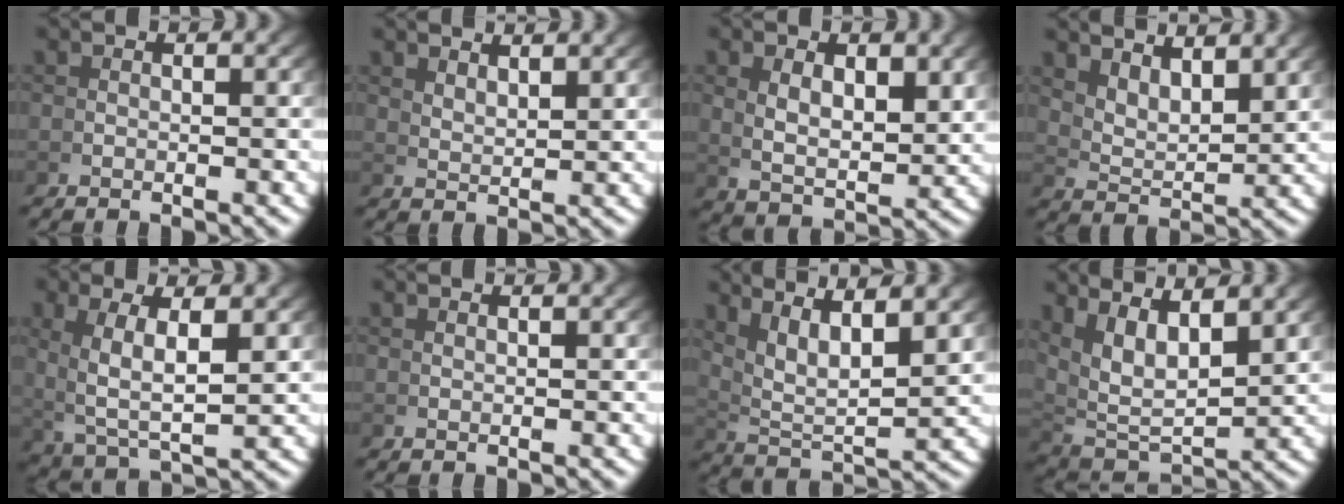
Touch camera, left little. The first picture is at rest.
{"total": 2.9, "force": [2.7, -0.8, 0.6], "torque": [-0.004, -0.002, 0.056]}
{"total": 4.0, "force": [1.5, 1.8, 3.2], "torque": [-0.058, -0.012, 0.036]}
{"total": 4.9, "force": [3.8, 1.6, 2.7], "torque": [-0.043, -0.004, 0.065]}
{"total": 5.6, "force": [1.0, 2.6, 4.8], "torque": [-0.095, -0.012, 0.036]}
{"total": 1.1, "force": [0.7, -0.8, -0.1], "torque": [0.008, 0.003, 0.016]}
{"total": 7.3, "force": [3.4, 3.2, 5.6], "torque": [-0.108, -0.014, 0.068]}
{"total": 8.3, "force": [2.2, 5.0, 6.2], "torque": [-0.121, -0.021, 0.050]}